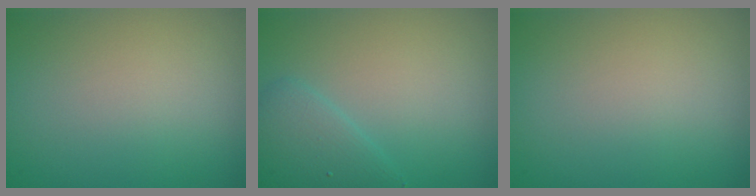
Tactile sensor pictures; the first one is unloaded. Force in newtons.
{"total": 2.7, "press": 2.7, "slide": 0.2}
{"total": 0.0}